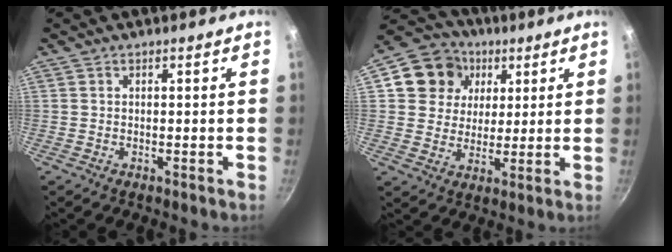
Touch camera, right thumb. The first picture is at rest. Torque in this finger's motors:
{"motor_torque": [0.24, 2.16, 0.11, -0.30, 0.04]}